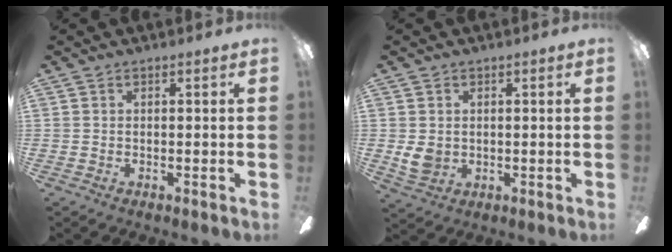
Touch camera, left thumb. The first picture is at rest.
{"total": 4.8, "force": [0.6, 4.1, 2.3], "torque": [-0.043, -0.001, 0.010]}